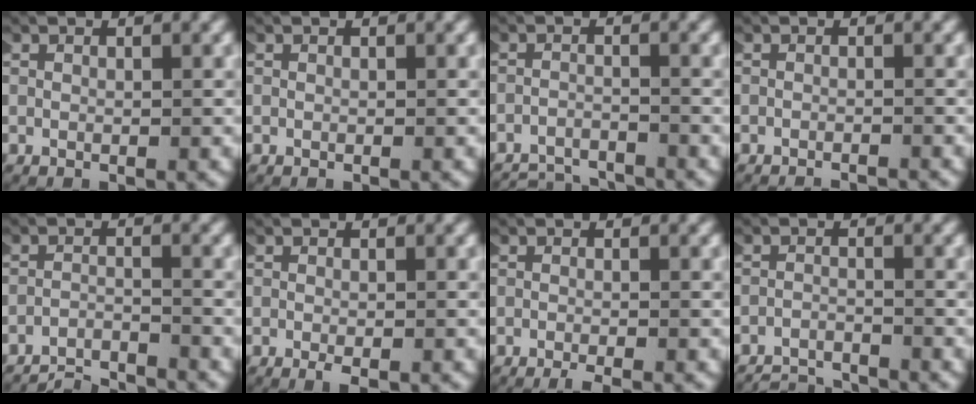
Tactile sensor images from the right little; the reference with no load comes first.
{"total": 0.0}
{"total": 4.3, "force": [-4.3, 0.7, 0.4], "torque": [-0.011, -0.019, -0.067]}
{"total": 2.4, "force": [-2.4, 0.2, 0.0], "torque": [-0.002, -0.008, -0.034]}
{"total": 4.9, "force": [-4.8, 0.7, 0.3], "torque": [-0.006, -0.019, -0.078]}
{"total": 1.8, "force": [-1.2, 0.5, 1.2], "torque": [-0.024, -0.010, -0.014]}
{"total": 1.9, "force": [-1.6, 0.2, 0.9], "torque": [-0.015, -0.006, -0.024]}
{"total": 3.8, "force": [-3.8, 0.5, 0.3], "torque": [-0.009, -0.018, -0.061]}